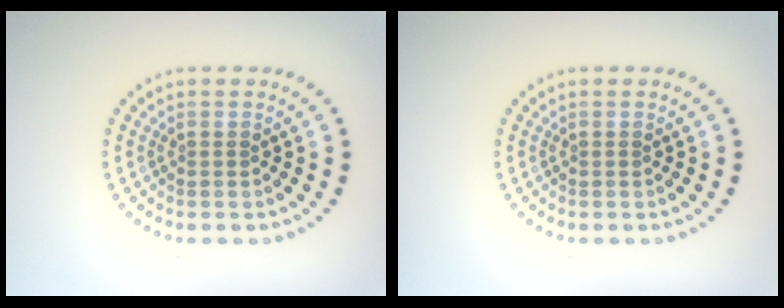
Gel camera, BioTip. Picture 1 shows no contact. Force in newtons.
{"total": 0.0}